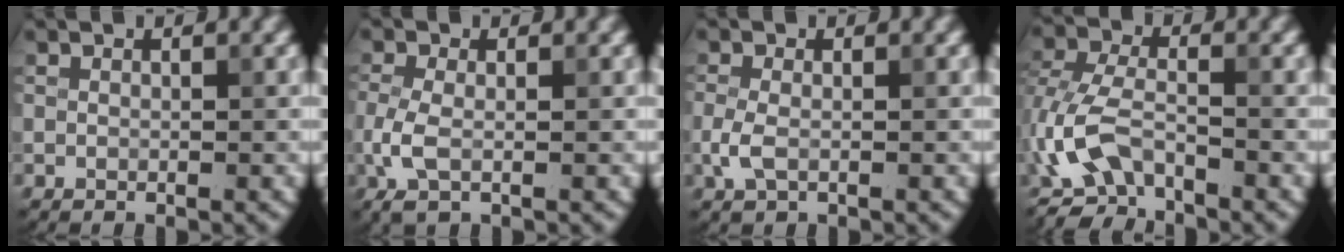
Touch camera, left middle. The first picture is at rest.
{"total": 2.8, "force": [-0.8, 1.2, 2.4], "torque": [-0.065, -0.005, -0.019]}
{"total": 1.9, "force": [-0.5, 1.0, 1.5], "torque": [-0.038, -0.001, -0.014]}
{"total": 5.3, "force": [-3.4, 2.3, 3.4], "torque": [-0.078, -0.003, -0.079]}